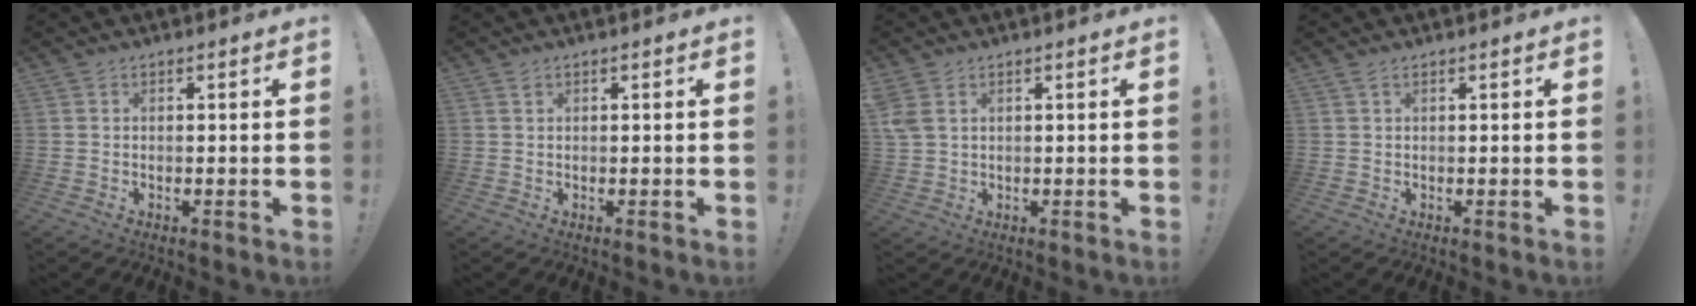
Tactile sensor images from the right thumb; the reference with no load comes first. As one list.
[{"total": 0.8, "force": [0.6, 0.4, 0.3], "torque": [0.001, -0.002, 0.010]}, {"total": 4.3, "force": [2.2, 2.6, 2.6], "torque": [-0.055, -0.007, 0.044]}, {"total": 1.0, "force": [0.7, 0.3, 0.7], "torque": [-0.009, -0.002, 0.013]}]